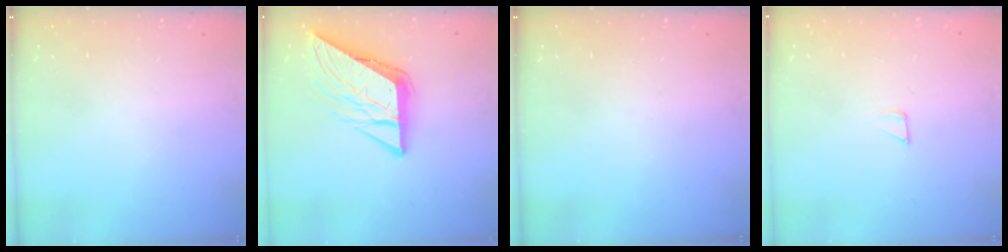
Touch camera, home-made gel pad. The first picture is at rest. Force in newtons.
{"total": 10.9, "press": 10.8, "slide": 1.1}
{"total": 0.0}
{"total": 2.1, "press": 2.1, "slide": 0.1}